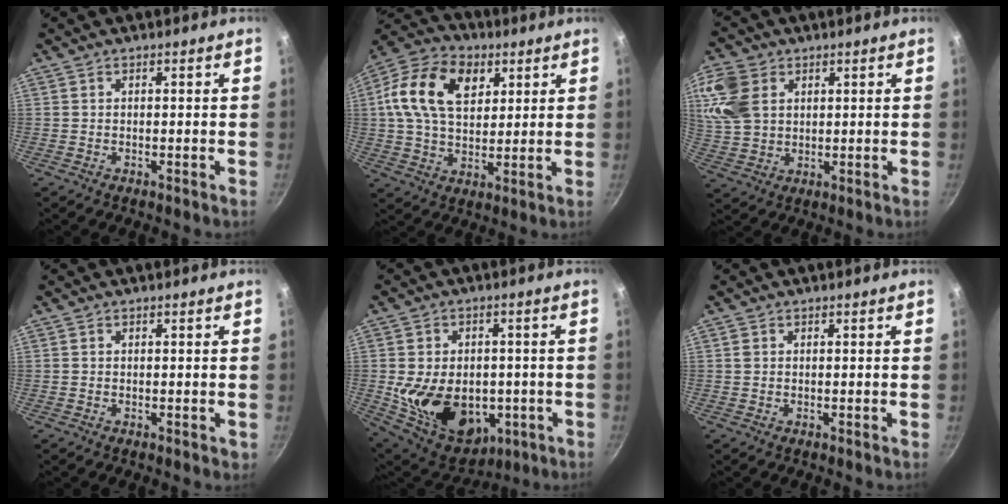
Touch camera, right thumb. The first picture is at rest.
{"total": 16.6, "force": [5.0, 11.0, 11.3], "torque": [-0.189, 0.004, 0.076]}
{"total": 10.9, "force": [3.7, 7.9, 6.4], "torque": [-0.121, -0.009, 0.076]}
{"total": 0.6, "force": [0.1, 0.5, 0.3], "torque": [0.000, 0.002, 0.001]}
{"total": 18.8, "force": [-2.7, 13.3, 13.0], "torque": [-0.198, -0.001, -0.016]}
{"total": 0.8, "force": [0.2, 0.7, 0.3], "torque": [-0.006, 0.002, 0.003]}